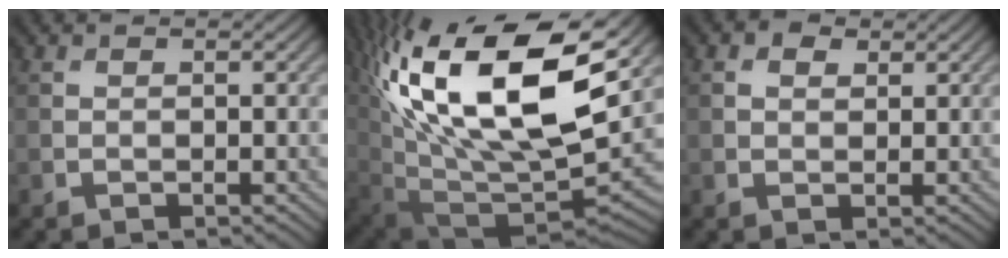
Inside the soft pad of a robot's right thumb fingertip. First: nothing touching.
{"total": 19.9, "force": [7.5, 10.0, 15.4], "torque": [-0.315, 0.013, 0.143]}
{"total": 1.9, "force": [0.9, 1.3, 1.0], "torque": [-0.021, 0.003, 0.015]}